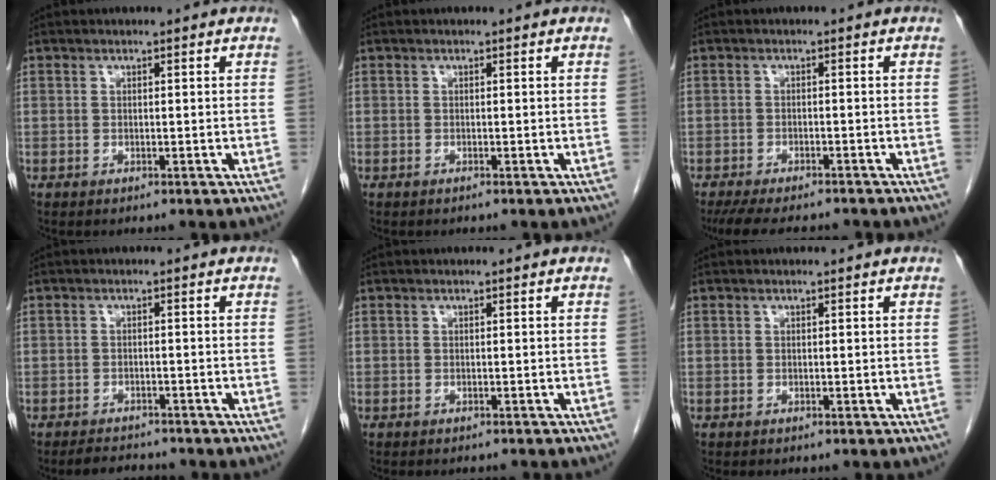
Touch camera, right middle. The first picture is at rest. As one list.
[{"total": 0.0}, {"total": 9.9, "force": [-8.7, 2.0, 4.2], "torque": [-0.066, -0.013, -0.124]}, {"total": 3.0, "force": [-2.8, 0.8, 0.5], "torque": [-0.016, -0.008, -0.044]}, {"total": 2.2, "force": [-2.0, 0.3, 0.7], "torque": [-0.010, -0.002, -0.022]}, {"total": 0.0}]